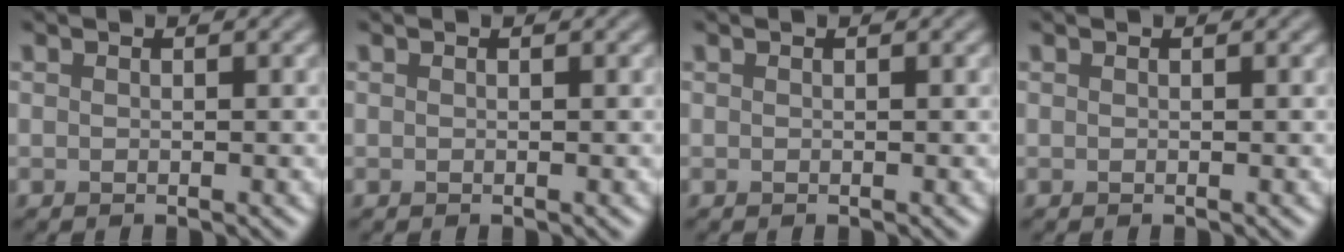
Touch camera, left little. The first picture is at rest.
{"total": 0.0}
{"total": 0.0}
{"total": 0.0}